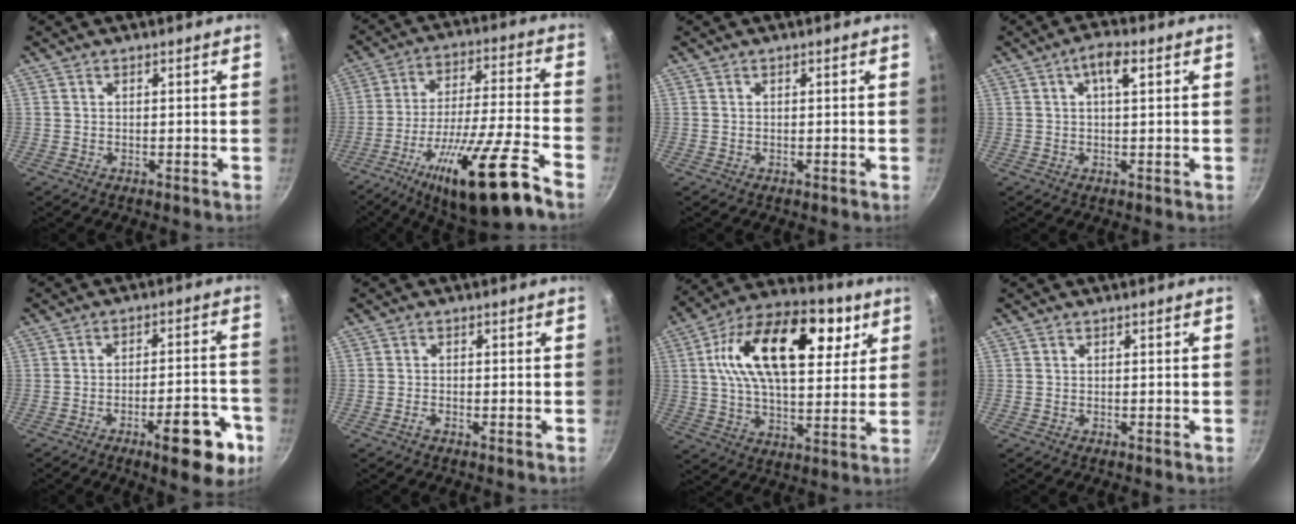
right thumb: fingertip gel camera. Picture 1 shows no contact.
{"total": 20.9, "force": [-12.6, 2.8, 16.5], "torque": [-0.265, 0.056, -0.207]}
{"total": 0.0}
{"total": 4.4, "force": [1.5, 1.3, 4.0], "torque": [-0.069, 0.008, 0.023]}
{"total": 13.2, "force": [-6.4, 4.2, 10.7], "torque": [-0.113, 0.038, -0.081]}
{"total": 1.2, "force": [-0.8, 0.3, 0.9], "torque": [-0.028, 0.005, -0.020]}
{"total": 24.6, "force": [8.4, 13.2, 19.0], "torque": [-0.295, -0.009, 0.121]}
{"total": 0.0}